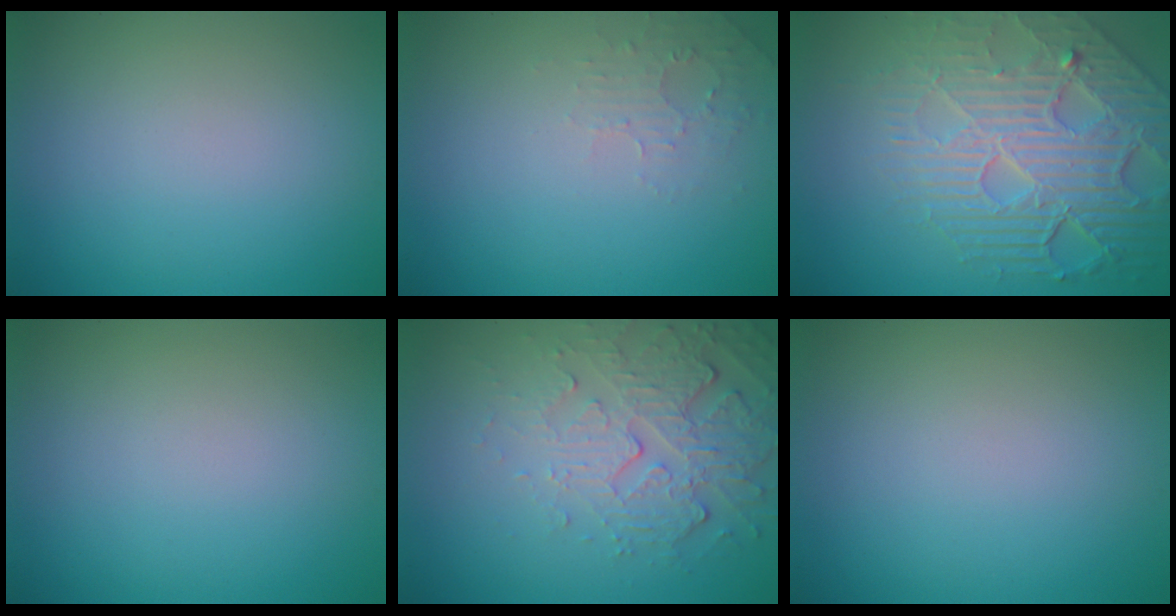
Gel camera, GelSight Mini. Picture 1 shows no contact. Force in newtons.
{"total": 1.6, "press": 1.6, "slide": 0.4}
{"total": 7.6, "press": 5.7, "slide": 5.1}
{"total": 0.0}
{"total": 5.5, "press": 3.5, "slide": 4.2}
{"total": 0.0}